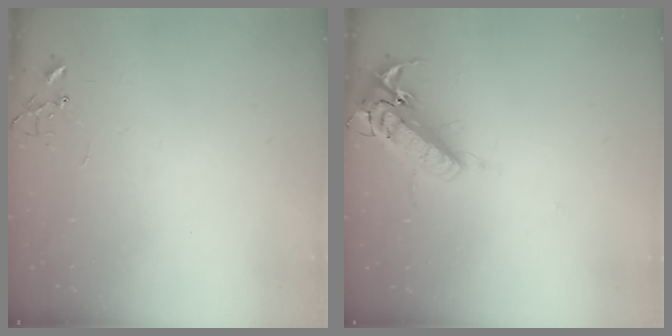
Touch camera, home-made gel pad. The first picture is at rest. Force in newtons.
{"total": 17.6, "press": 17.3, "slide": 3.4}